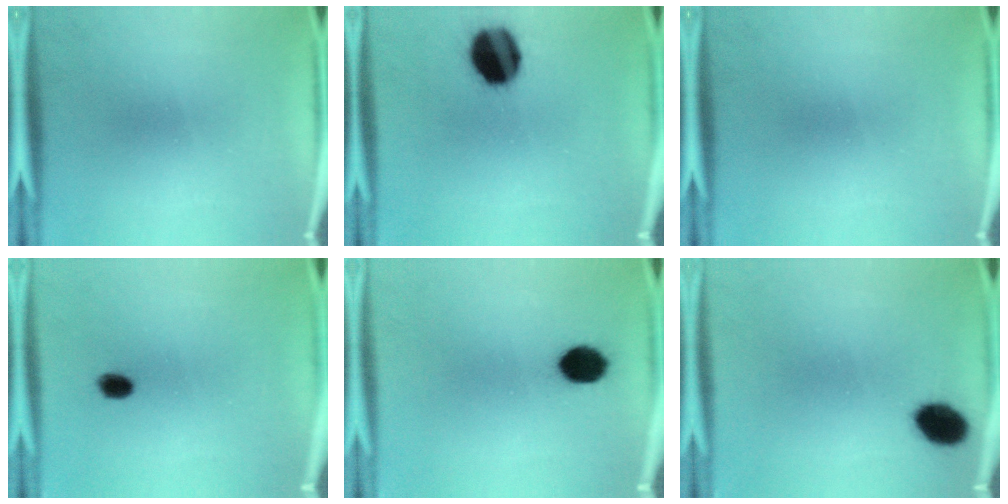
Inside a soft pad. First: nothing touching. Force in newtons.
{"total": 14.9}
{"total": 0.0}
{"total": 2.4}
{"total": 6.8}
{"total": 7.1}